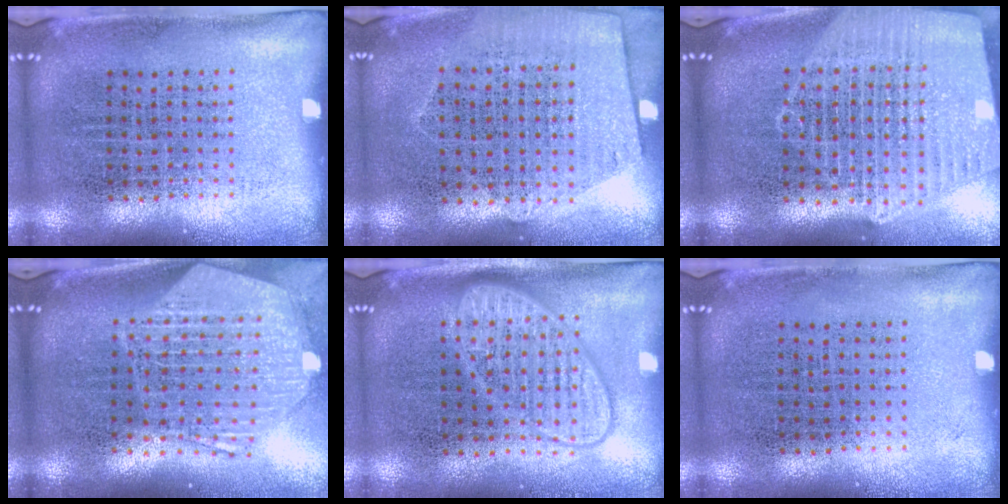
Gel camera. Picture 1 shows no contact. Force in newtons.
{"total": 1.2, "press": 1.1, "slide": 0.6}
{"total": 2.4, "press": 2.1, "slide": 1.2}
{"total": 3.0, "press": 2.4, "slide": 1.8}
{"total": 2.8, "press": 2.8, "slide": 0.5}
{"total": 0.0}